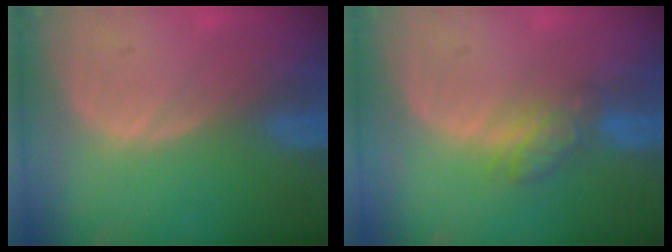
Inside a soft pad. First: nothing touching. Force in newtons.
{"total": 4.1, "press": 4.1, "slide": 0.4}